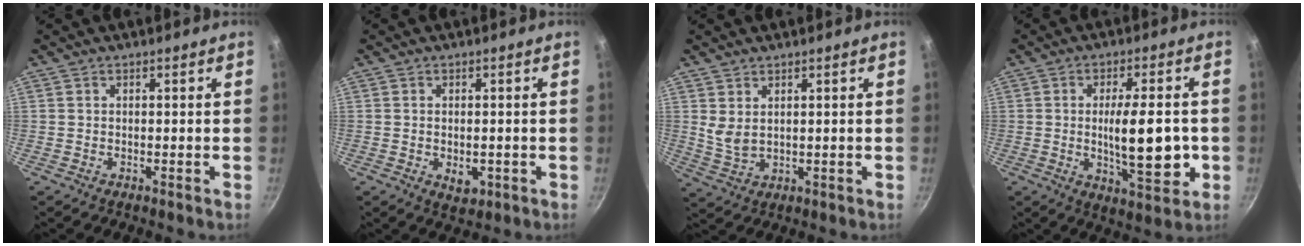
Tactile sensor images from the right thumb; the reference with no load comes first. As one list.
[{"total": 3.6, "force": [-0.7, 2.3, 2.6], "torque": [-0.034, -0.004, -0.006]}, {"total": 3.8, "force": [1.7, 2.1, 2.6], "torque": [-0.048, -0.019, 0.041]}, {"total": 13.9, "force": [-1.3, 5.0, 12.9], "torque": [-0.172, -0.010, -0.011]}]